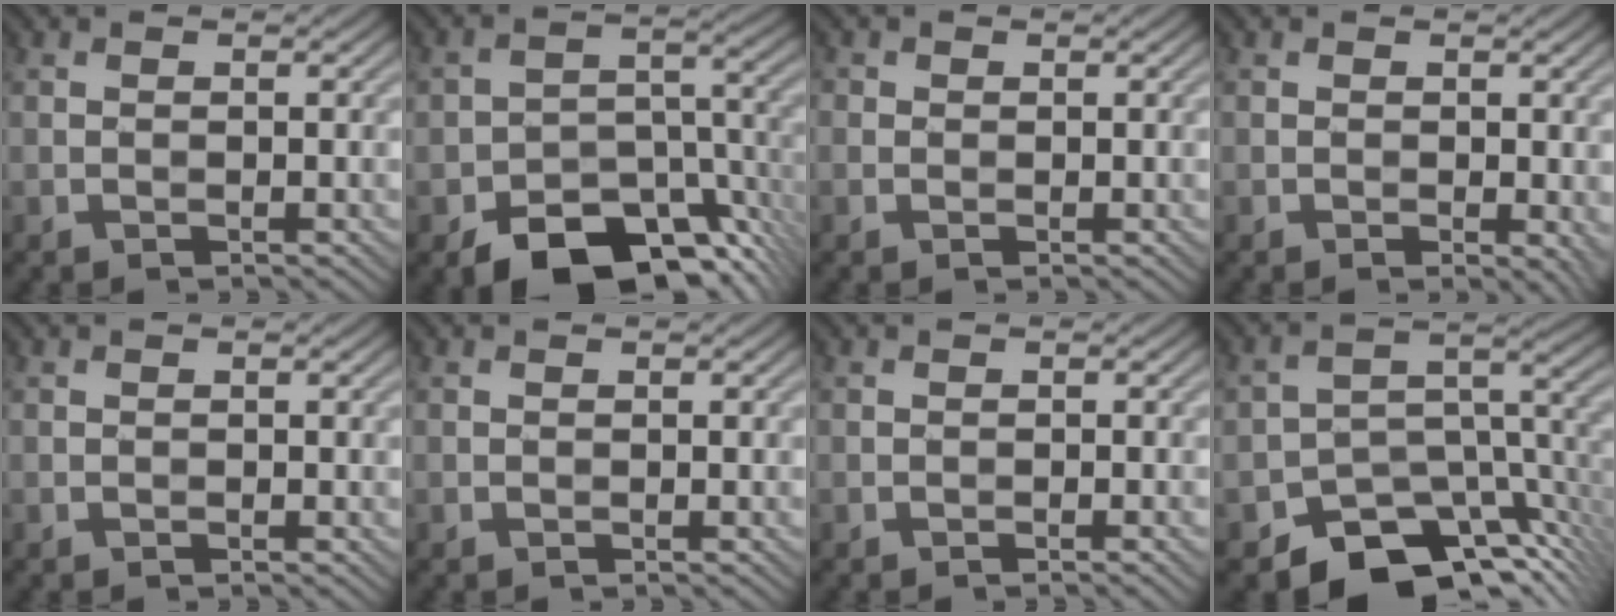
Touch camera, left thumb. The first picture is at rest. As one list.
[{"total": 11.9, "force": [-7.3, 6.6, 6.6], "torque": [-0.094, -0.014, -0.124]}, {"total": 0.9, "force": [0.1, 0.9, 0.2], "torque": [0.001, -0.002, -0.002]}, {"total": 1.9, "force": [-0.1, 1.0, 1.6], "torque": [-0.019, -0.007, 0.001]}, {"total": 0.0}, {"total": 0.0}, {"total": 0.6, "force": [-0.3, 0.0, 0.5], "torque": [-0.008, 0.001, -0.007]}, {"total": 10.8, "force": [-7.5, 6.0, 5.1], "torque": [-0.059, -0.020, -0.123]}]